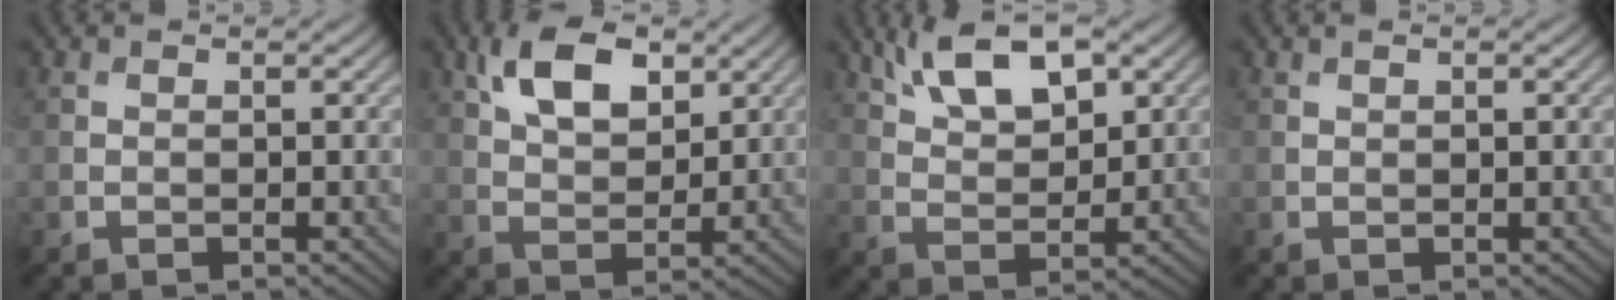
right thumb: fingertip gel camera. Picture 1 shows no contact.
{"total": 8.3, "force": [4.0, 4.5, 5.7], "torque": [-0.117, 0.006, 0.074]}
{"total": 8.9, "force": [5.0, 3.8, 6.3], "torque": [-0.128, 0.009, 0.097]}
{"total": 0.7, "force": [0.3, 0.2, 0.5], "torque": [-0.011, 0.003, 0.006]}